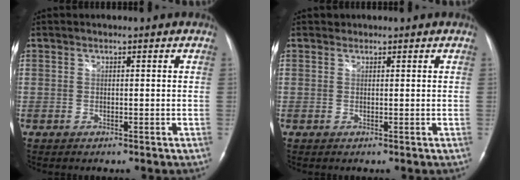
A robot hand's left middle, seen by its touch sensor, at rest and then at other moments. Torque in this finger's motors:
{"motor_torque": [-0.10, 0.12, -0.14, -0.01]}